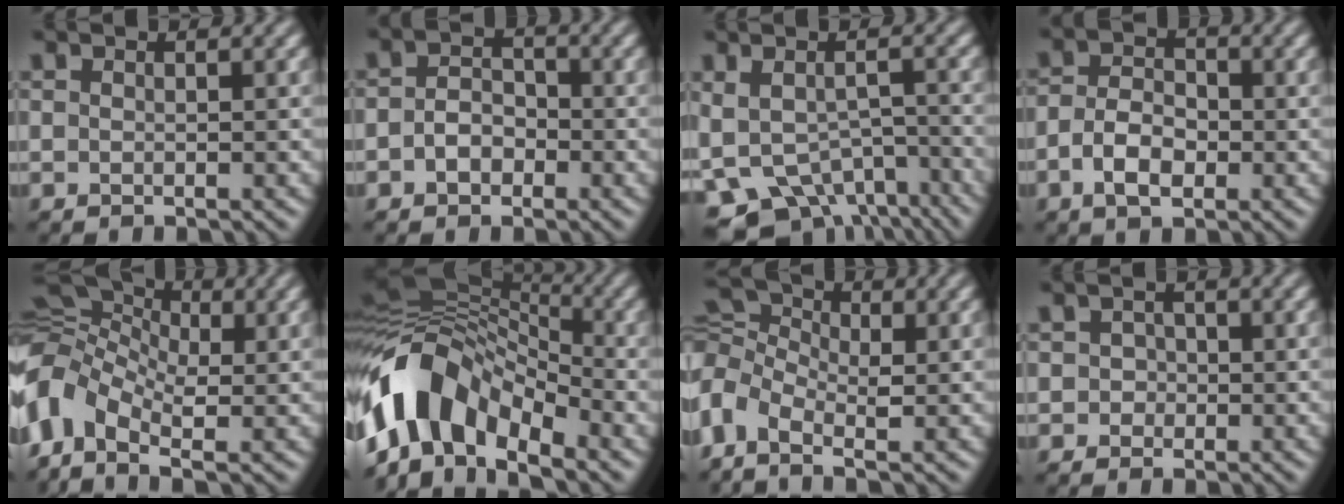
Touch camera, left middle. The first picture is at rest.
{"total": 2.6, "force": [-0.8, 1.9, 1.5], "torque": [-0.029, 0.001, -0.019]}
{"total": 8.4, "force": [-5.6, 4.3, 4.7], "torque": [-0.083, -0.020, -0.064]}
{"total": 3.9, "force": [-1.2, 2.4, 2.8], "torque": [-0.055, 0.001, -0.025]}
{"total": 9.4, "force": [-1.6, 6.6, 6.5], "torque": [-0.156, 0.007, -0.047]}
{"total": 11.6, "force": [-4.9, 7.0, 7.9], "torque": [-0.137, 0.017, -0.098]}
{"total": 5.2, "force": [0.3, 3.6, 3.7], "torque": [-0.089, 0.008, -0.012]}
{"total": 1.2, "force": [0.0, 1.2, 0.3], "torque": [0.000, 0.001, -0.001]}